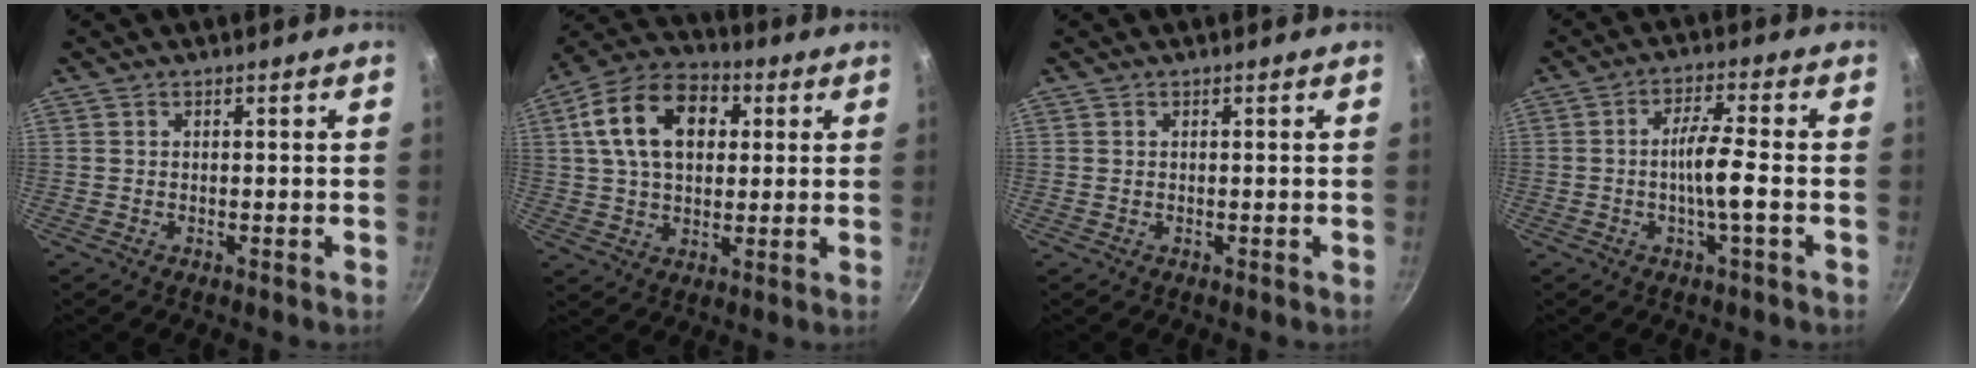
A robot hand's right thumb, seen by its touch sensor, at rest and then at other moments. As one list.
[{"total": 16.4, "force": [4.1, 10.9, 11.4], "torque": [-0.178, 0.017, 0.056]}, {"total": 0.0}, {"total": 6.5, "force": [-1.4, 0.6, 6.4], "torque": [-0.119, 0.019, -0.029]}]